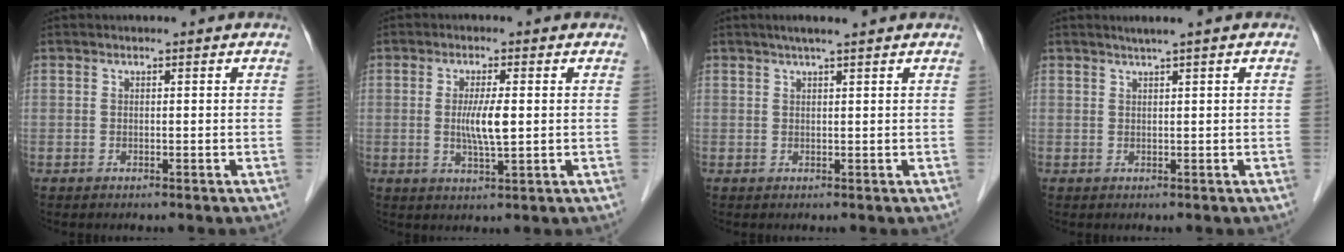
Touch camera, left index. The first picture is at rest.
{"total": 4.7, "force": [0.1, 0.4, 4.7], "torque": [-0.090, -0.007, 0.002]}
{"total": 3.8, "force": [3.0, -0.2, 2.4], "torque": [-0.032, 0.021, 0.047]}
{"total": 1.4, "force": [1.0, -0.4, 1.0], "torque": [-0.020, 0.000, 0.021]}